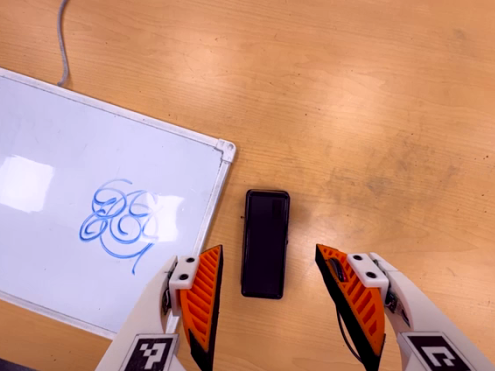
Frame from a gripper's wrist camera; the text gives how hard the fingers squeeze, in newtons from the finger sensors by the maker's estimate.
{"total": 0.0}